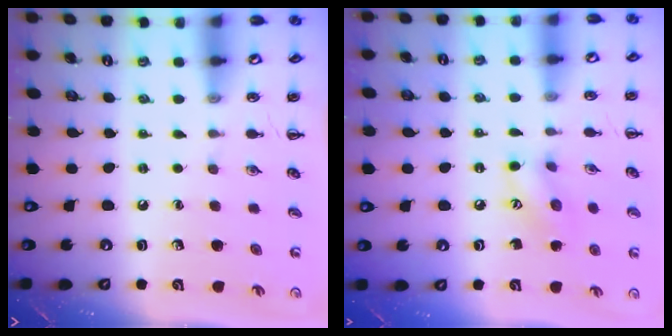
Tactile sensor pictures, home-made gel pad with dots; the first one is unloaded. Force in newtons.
{"total": 8.6, "press": 8.6, "slide": 0.4}